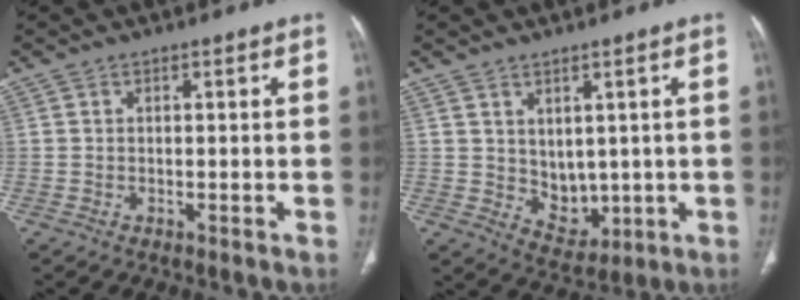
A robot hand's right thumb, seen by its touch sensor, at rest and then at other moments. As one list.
[{"total": 6.1, "force": [1.0, 4.6, 3.9], "torque": [-0.038, -0.021, 0.041]}]